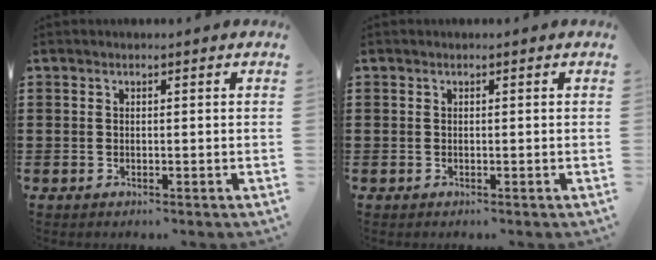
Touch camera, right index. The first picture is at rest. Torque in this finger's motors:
{"motor_torque": [-0.27, 1.41, 0.01, 0.01]}